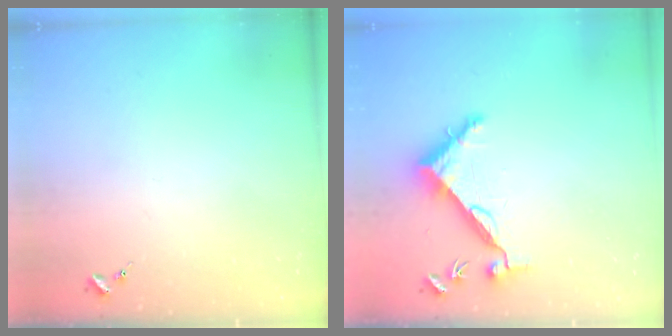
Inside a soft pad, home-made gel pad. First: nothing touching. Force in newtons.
{"total": 7.2, "press": 7.2, "slide": 0.3}